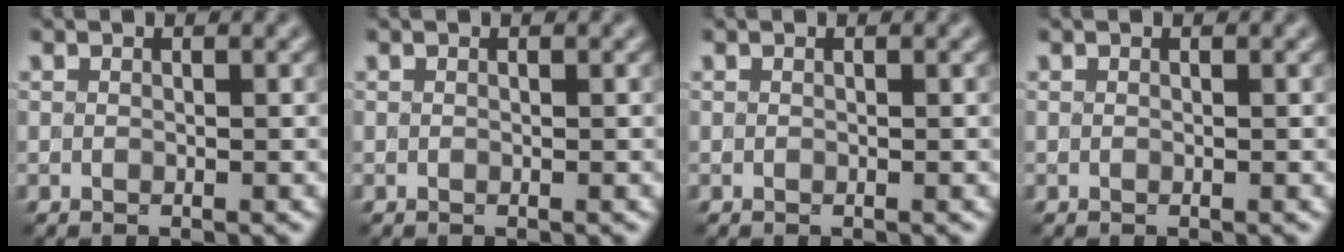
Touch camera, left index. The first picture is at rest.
{"total": 0.0}
{"total": 0.0}
{"total": 0.0}